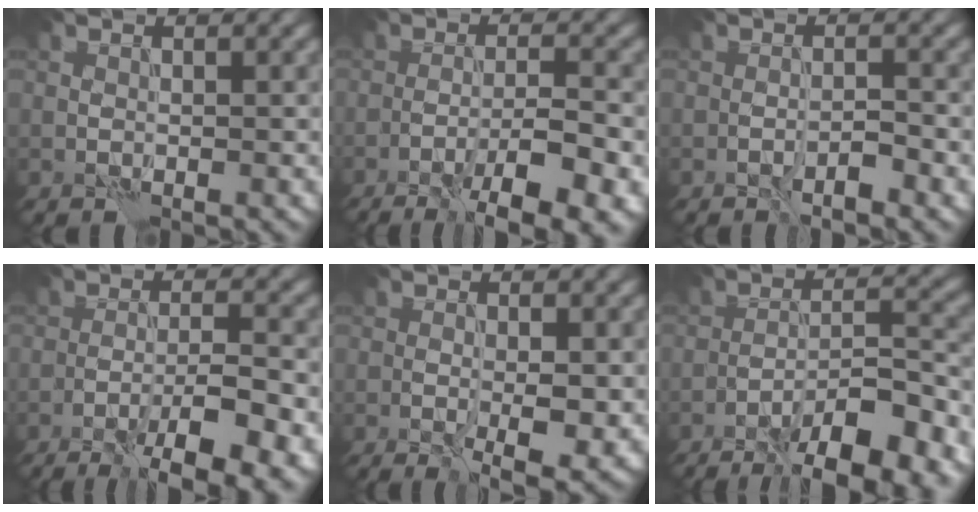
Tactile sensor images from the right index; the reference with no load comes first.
{"total": 7.5, "force": [-4.1, 1.7, 6.1], "torque": [-0.091, -0.004, -0.060]}
{"total": 1.8, "force": [-1.2, 0.3, 1.2], "torque": [-0.018, 0.006, -0.023]}
{"total": 8.4, "force": [-4.5, 2.0, 6.8], "torque": [-0.101, -0.006, -0.066]}
{"total": 4.1, "force": [-0.7, 1.1, 3.9], "torque": [-0.065, -0.014, -0.005]}
{"total": 9.5, "force": [-6.4, 2.0, 6.8], "torque": [-0.098, 0.013, -0.102]}